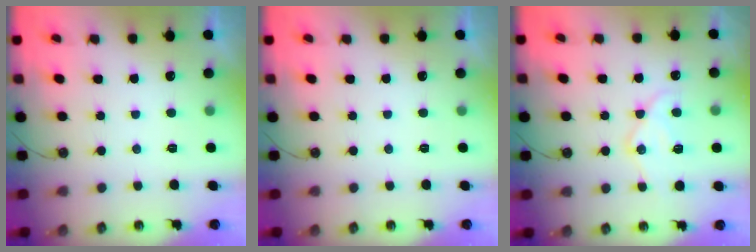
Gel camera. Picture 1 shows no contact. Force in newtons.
{"total": 0.0}
{"total": 12.8, "press": 12.7, "slide": 1.3}